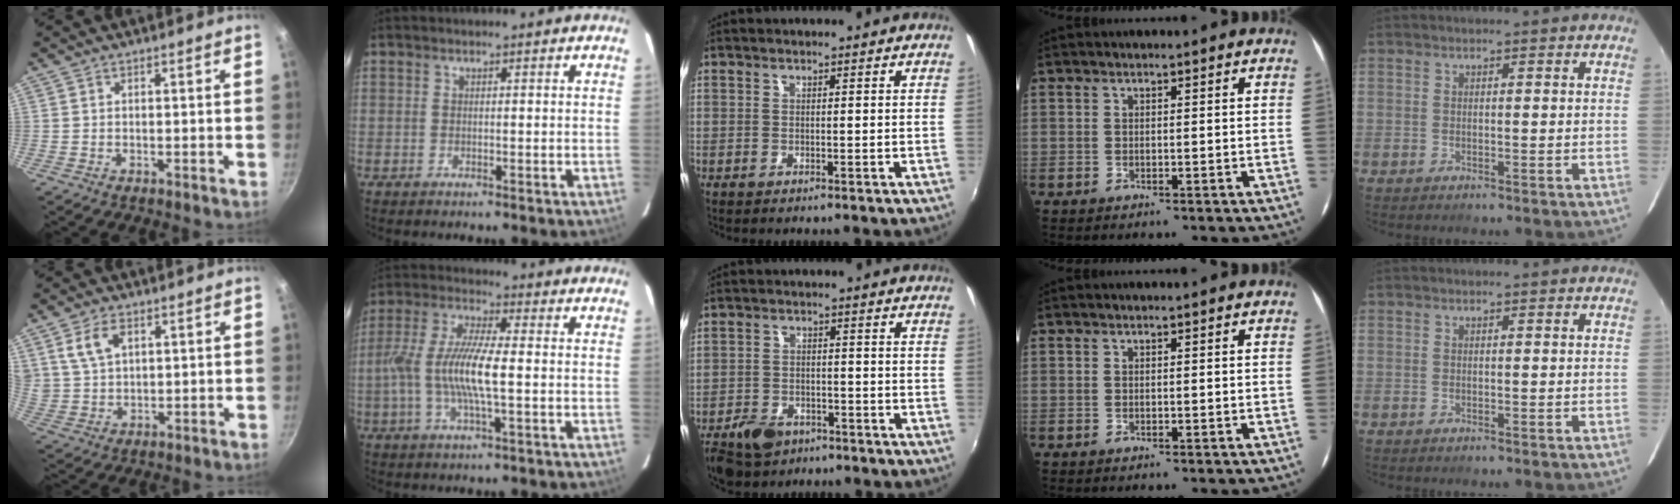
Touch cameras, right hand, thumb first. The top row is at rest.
{"thumb": {"total": 7.0, "force": [3.0, 4.4, 4.5], "torque": [-0.074, -0.006, 0.065]}, "index": {"total": 11.5, "force": [-1.7, 2.2, 11.2], "torque": [-0.230, 0.001, -0.035]}, "middle": {"total": 8.5, "force": [-5.7, 5.0, 3.7], "torque": [-0.099, -0.002, -0.092]}}